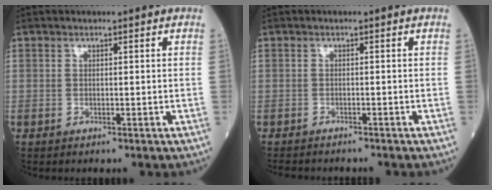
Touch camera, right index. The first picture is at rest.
{"total": 3.6, "force": [-3.4, 0.9, 0.6], "torque": [-0.004, -0.006, -0.051]}